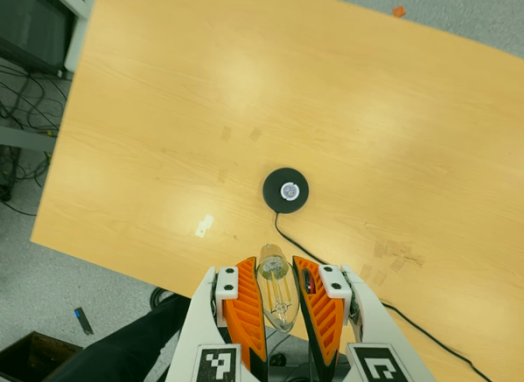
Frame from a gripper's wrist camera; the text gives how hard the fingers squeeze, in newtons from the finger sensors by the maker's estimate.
{"total": 19.8, "left": 21.2, "right": 18.3}